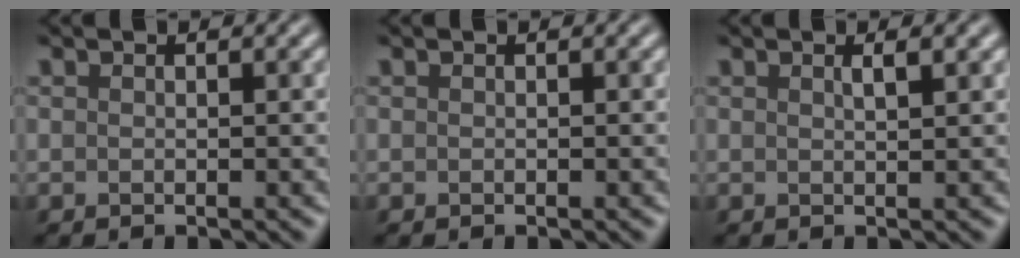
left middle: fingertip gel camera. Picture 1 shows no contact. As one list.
[{"total": 0.0}, {"total": 1.8, "force": [0.8, 0.7, 1.4], "torque": [-0.003, 0.005, -0.004]}]